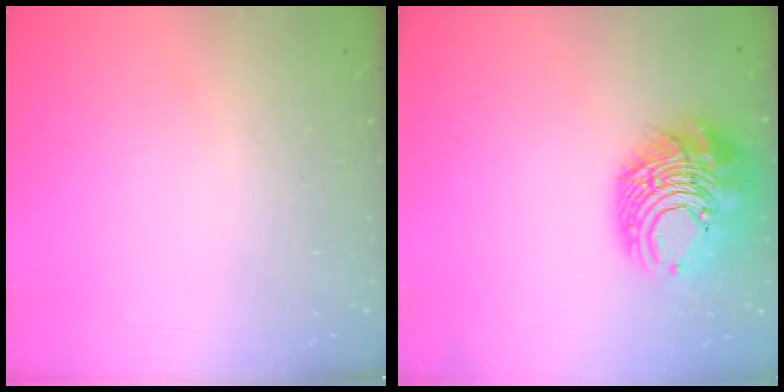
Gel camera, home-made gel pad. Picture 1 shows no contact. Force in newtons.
{"total": 15.1, "press": 15.0, "slide": 1.9}